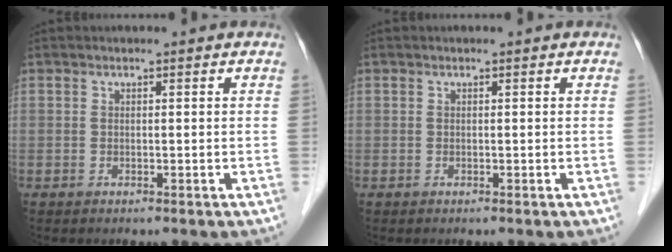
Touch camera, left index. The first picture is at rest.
{"total": 0.0}